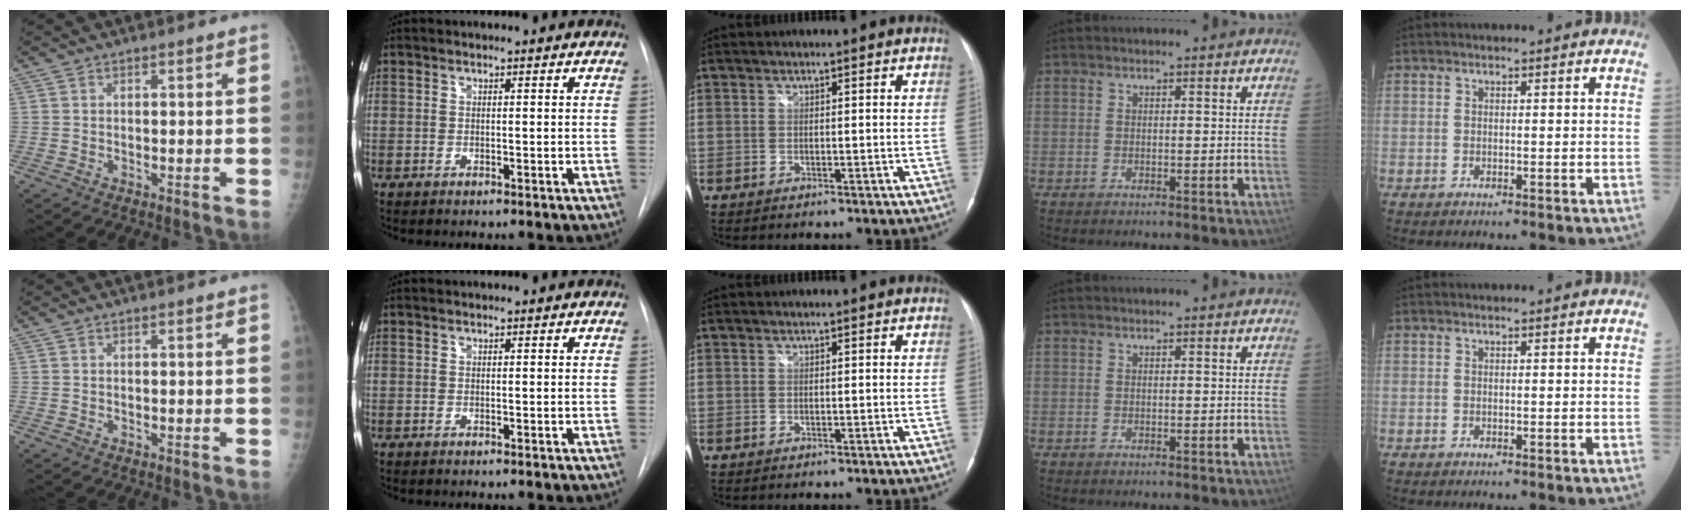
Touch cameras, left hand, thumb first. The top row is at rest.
{}